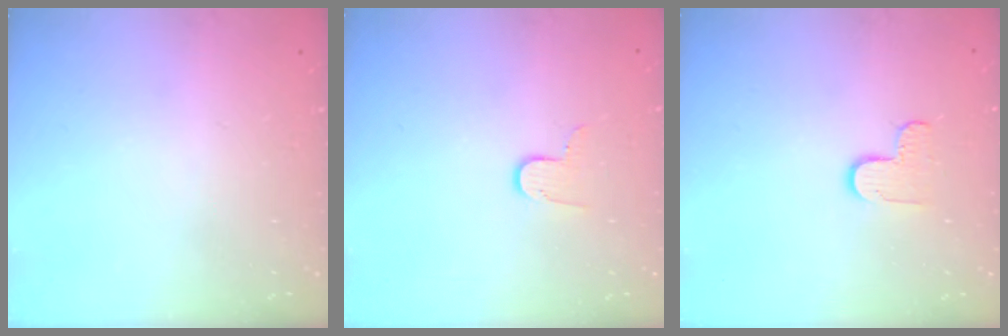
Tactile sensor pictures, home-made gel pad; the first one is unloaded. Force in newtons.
{"total": 6.4, "press": 6.4, "slide": 0.4}
{"total": 5.9, "press": 5.9, "slide": 0.5}